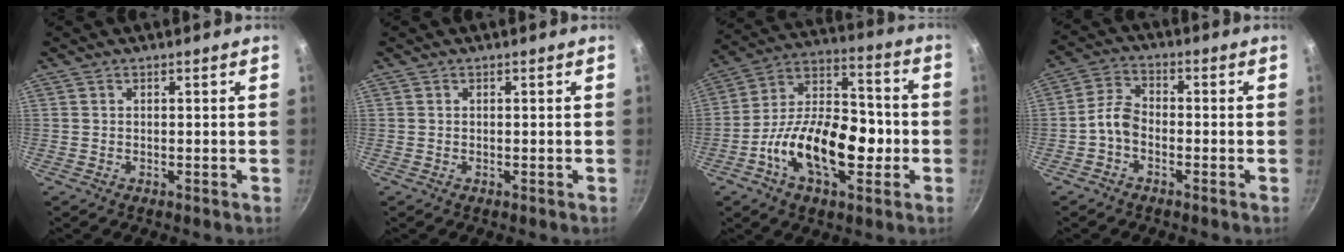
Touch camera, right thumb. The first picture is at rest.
{"total": 0.0}
{"total": 20.0, "force": [-5.4, 10.9, 15.8], "torque": [-0.232, 0.046, -0.102]}
{"total": 4.9, "force": [-2.0, 3.2, 3.2], "torque": [-0.058, 0.034, -0.050]}